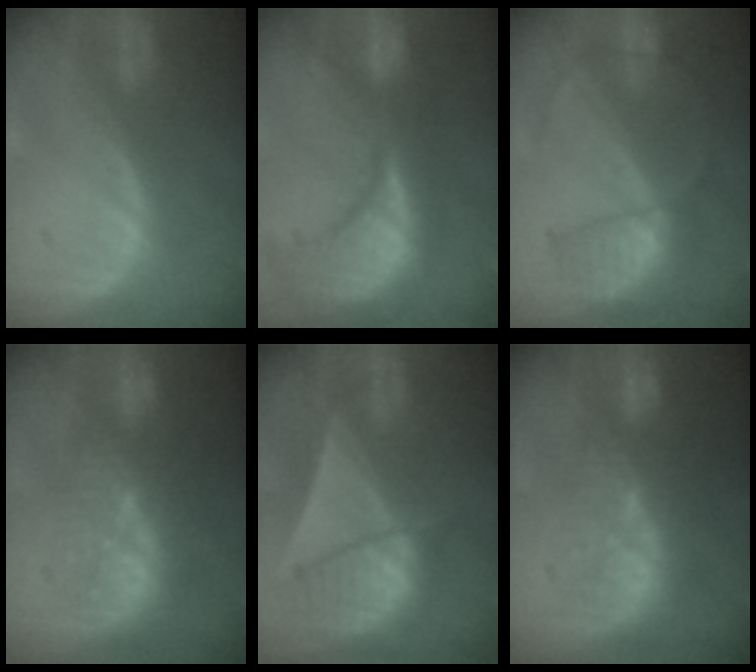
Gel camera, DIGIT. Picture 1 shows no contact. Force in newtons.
{"total": 15.1, "press": 12.0, "slide": 9.1}
{"total": 6.3, "press": 5.6, "slide": 2.8}
{"total": 9.2, "press": 8.8, "slide": 2.6}
{"total": 8.6, "press": 7.7, "slide": 3.7}
{"total": 9.5, "press": 9.1, "slide": 2.7}